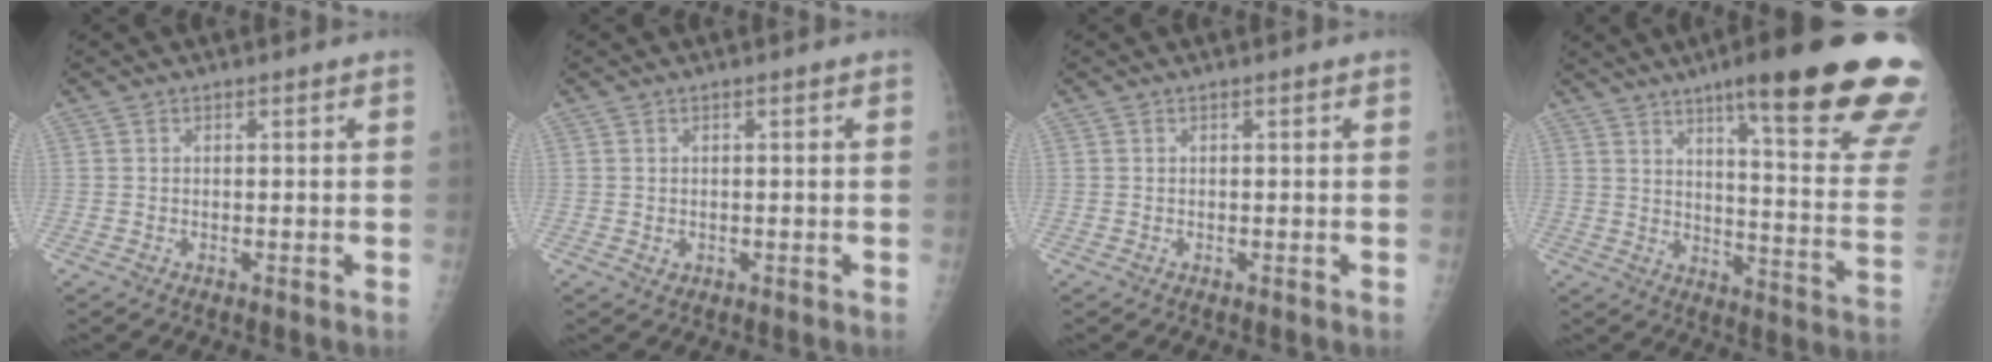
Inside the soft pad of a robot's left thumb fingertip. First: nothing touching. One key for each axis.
{"total": 0.9, "fx": 0.1, "fy": 0.7, "fz": 0.5, "tx": -0.005, "ty": -0.001, "tz": 0.004}
{"total": 0.0}
{"total": 27.8, "fx": 17.5, "fy": 4.1, "fz": 21.2, "tx": -0.222, "ty": -0.074, "tz": 0.236}